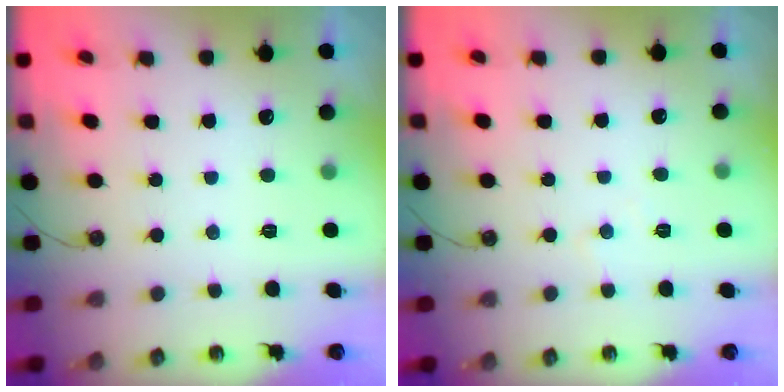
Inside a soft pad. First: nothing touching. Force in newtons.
{"total": 4.3, "press": 4.3, "slide": 0.7}